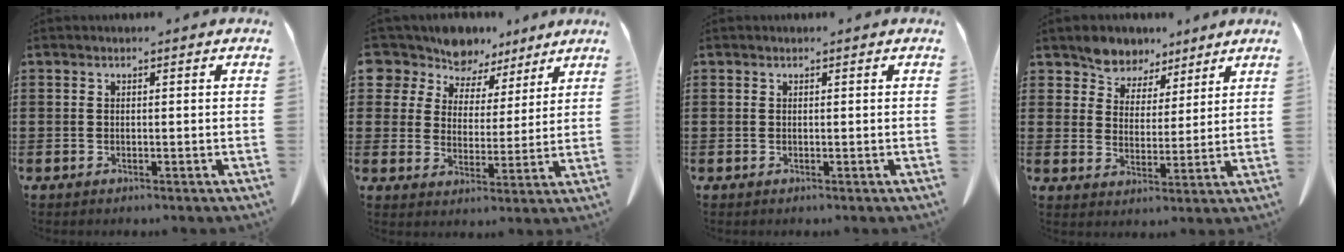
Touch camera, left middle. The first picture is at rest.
{"total": 8.3, "force": [7.3, 3.8, 0.6], "torque": [-0.051, -0.041, 0.138]}
{"total": 0.0}
{"total": 5.9, "force": [5.2, 2.7, -0.3], "torque": [-0.029, -0.026, 0.098]}